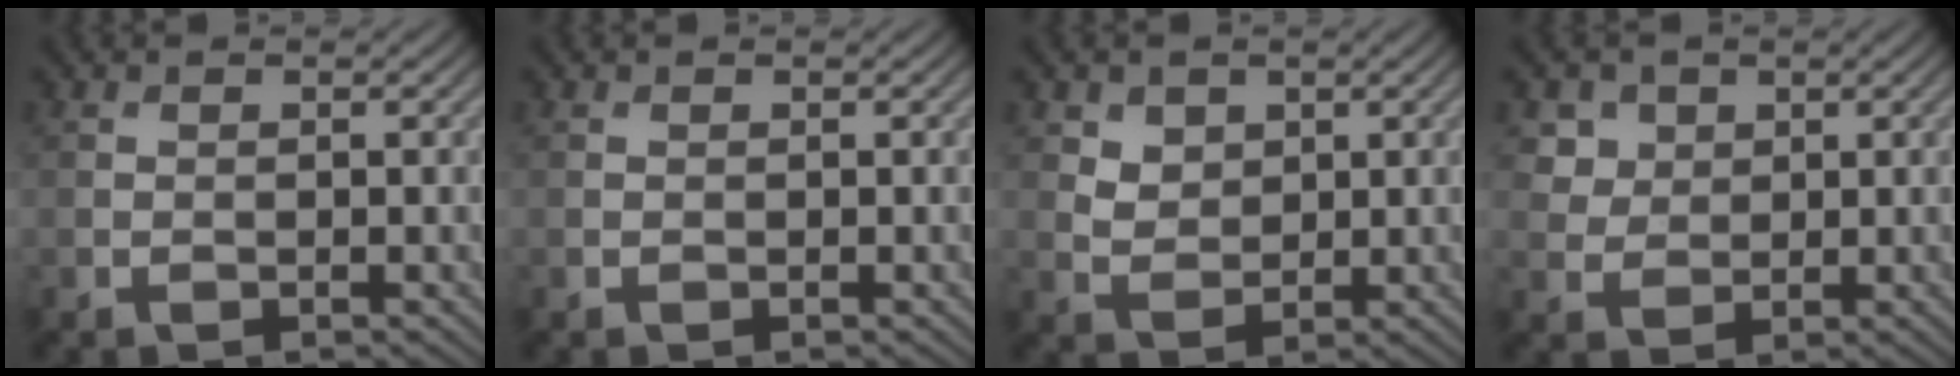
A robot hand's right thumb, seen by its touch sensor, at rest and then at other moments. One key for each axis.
{"total": 0.0}
{"total": 3.2, "fx": 1.8, "fy": 2.4, "fz": 1.2, "tx": -0.038, "ty": -0.015, "tz": 0.039}
{"total": 3.6, "fx": 1.9, "fy": 2.9, "fz": 1.0, "tx": -0.035, "ty": -0.015, "tz": 0.051}